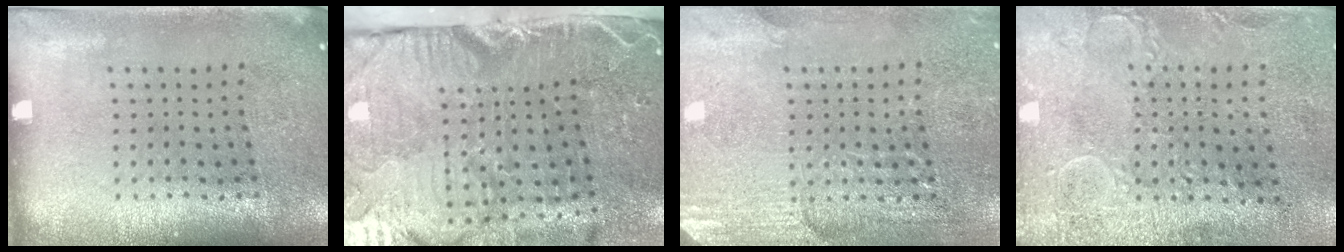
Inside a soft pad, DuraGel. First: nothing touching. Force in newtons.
{"total": 5.3, "press": 4.3, "slide": 3.1}
{"total": 2.9, "press": 2.9, "slide": 0.2}
{"total": 2.9, "press": 2.3, "slide": 1.8}